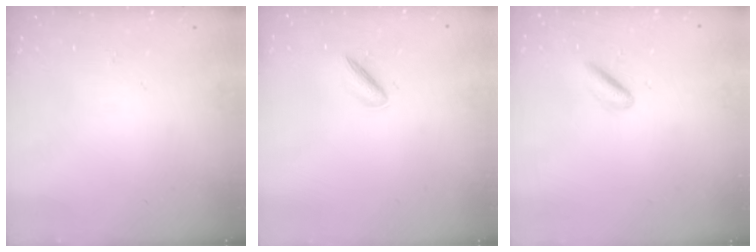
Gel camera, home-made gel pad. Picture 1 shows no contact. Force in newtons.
{"total": 3.1, "press": 3.1, "slide": 0.4}
{"total": 2.9, "press": 2.7, "slide": 1.1}